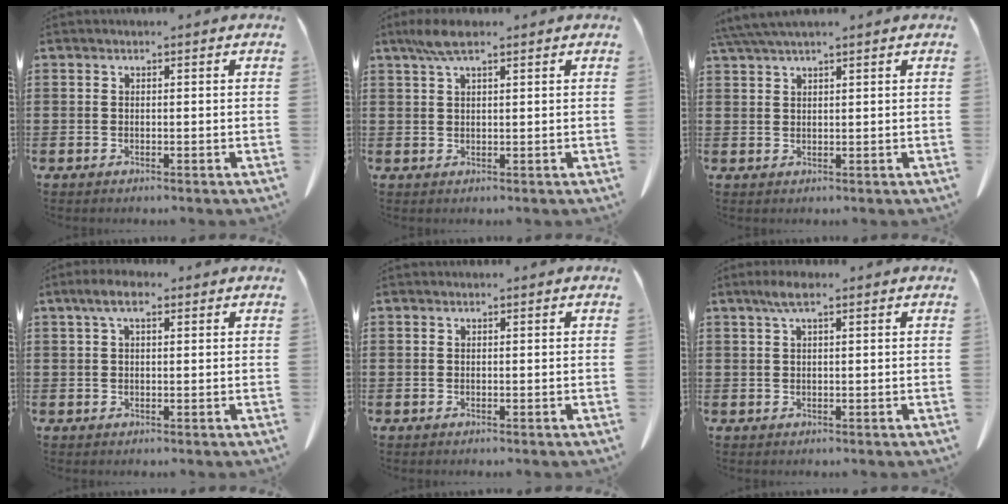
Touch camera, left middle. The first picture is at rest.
{"total": 4.1, "force": [2.4, 1.0, 3.2], "torque": [-0.067, 0.003, 0.043]}
{"total": 3.2, "force": [2.6, 0.2, 2.0], "torque": [-0.046, 0.002, 0.049]}
{"total": 3.8, "force": [1.7, 1.3, 3.2], "torque": [-0.067, 0.008, 0.028]}
{"total": 0.0}
{"total": 2.5, "force": [1.1, 0.4, 2.2], "torque": [-0.045, 0.003, 0.020]}